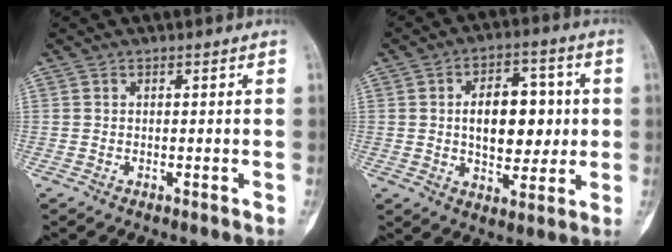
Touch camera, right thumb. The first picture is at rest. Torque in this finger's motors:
{"motor_torque": [0.36, 0.39, 0.09, 0.06, 0.28]}